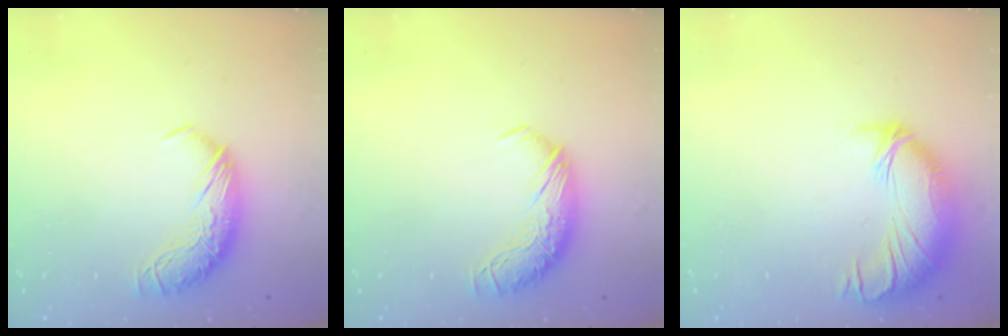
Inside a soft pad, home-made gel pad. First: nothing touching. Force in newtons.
{"total": 0.0}
{"total": 3.8, "press": 3.0, "slide": 2.2}